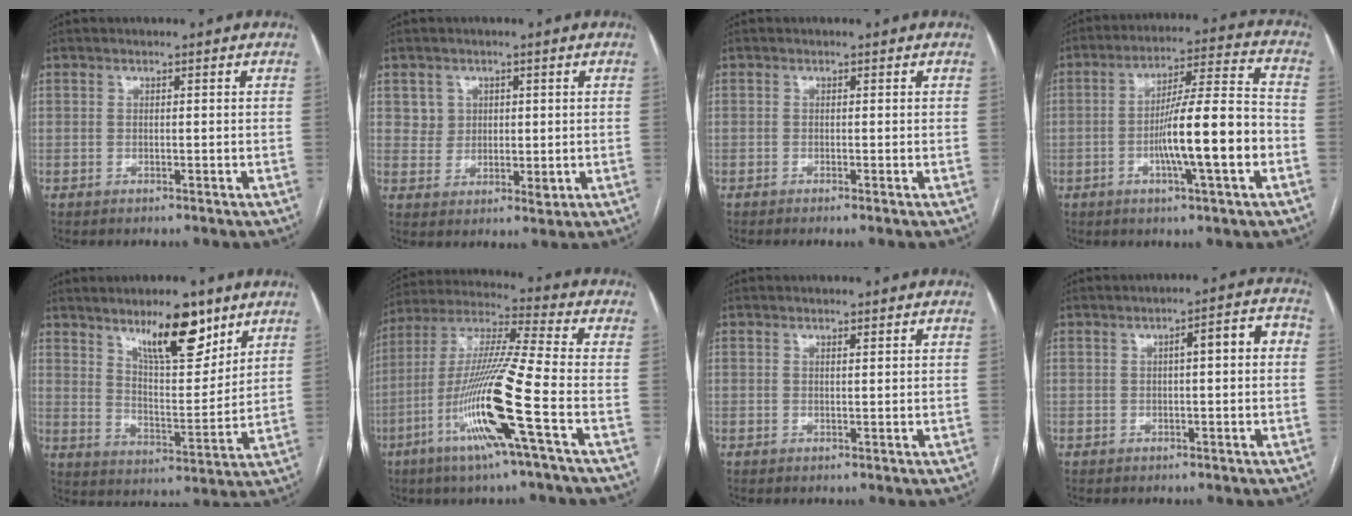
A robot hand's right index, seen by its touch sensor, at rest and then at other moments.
{"total": 4.1, "force": [1.4, 3.7, 1.0], "torque": [-0.009, 0.000, 0.030]}
{"total": 0.7, "force": [-0.4, -0.1, 0.5], "torque": [-0.010, 0.000, -0.008]}
{"total": 14.1, "force": [-3.7, 0.6, 13.6], "torque": [-0.222, 0.009, -0.061]}
{"total": 11.8, "force": [7.9, 3.3, 8.1], "torque": [-0.130, -0.005, 0.136]}
{"total": 16.9, "force": [-6.4, -1.1, 15.6], "torque": [-0.311, -0.014, -0.126]}
{"total": 0.5, "force": [0.4, 0.0, 0.4], "torque": [-0.007, -0.001, 0.006]}
{"total": 5.1, "force": [0.3, 1.0, 5.0], "torque": [-0.067, 0.026, 0.002]}